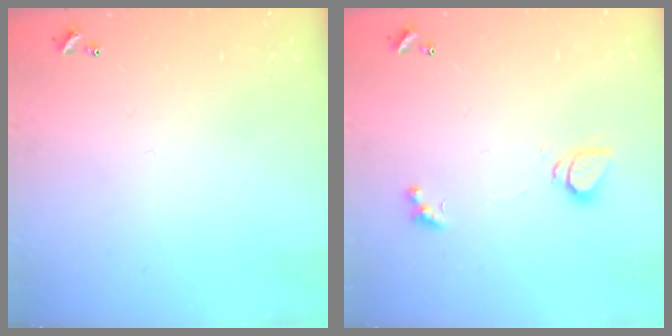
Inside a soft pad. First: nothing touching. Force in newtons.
{"total": 1.6, "press": 1.6, "slide": 0.2}